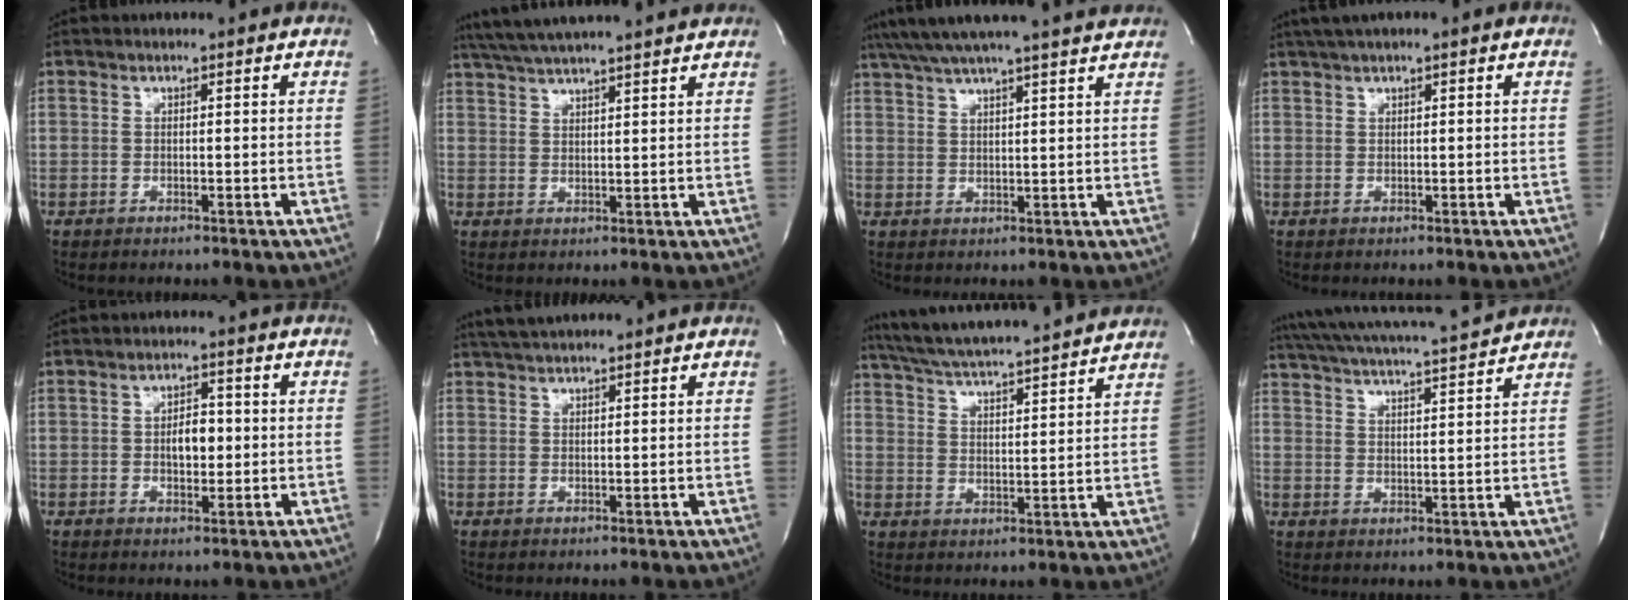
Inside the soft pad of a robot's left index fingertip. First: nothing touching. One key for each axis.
{"total": 14.2, "fx": 12.6, "fy": 0.3, "fz": 6.5, "tx": -0.121, "ty": 0.028, "tz": 0.184}
{"total": 16.8, "fx": 15.0, "fy": -0.2, "fz": 7.5, "tx": -0.131, "ty": 0.009, "tz": 0.203}
{"total": 3.3, "fx": 2.1, "fy": 0.2, "fz": 2.5, "tx": -0.048, "ty": 0.016, "tz": 0.036}
{"total": 3.9, "fx": -0.4, "fy": 2.0, "fz": 3.3, "tx": -0.049, "ty": -0.005, "tz": -0.005}
{"total": 4.6, "fx": 4.1, "fy": 0.3, "fz": 2.1, "tx": -0.035, "ty": 0.022, "tz": 0.072}
{"total": 18.8, "fx": 17.0, "fy": 0.9, "fz": 8.0, "tx": -0.141, "ty": 0.015, "tz": 0.250}
{"total": 16.0, "fx": 14.6, "fy": 0.5, "fz": 6.4, "tx": -0.125, "ty": 0.006, "tz": 0.211}